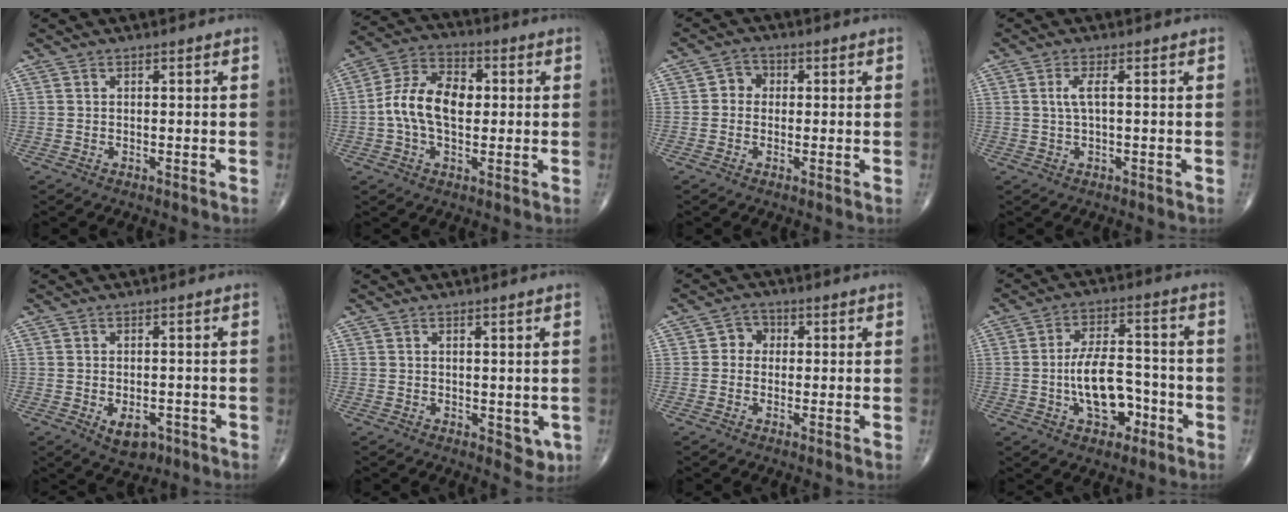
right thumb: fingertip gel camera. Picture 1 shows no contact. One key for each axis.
{"total": 11.7, "fx": 0.1, "fy": 7.2, "fz": 9.2, "tx": -0.168, "ty": 0.027, "tz": -0.006}
{"total": 2.9, "fx": 0.0, "fy": 2.6, "fz": 1.3, "tx": 0.001, "ty": 0.009, "tz": -0.011}
{"total": 2.5, "fx": 0.4, "fy": 0.4, "fz": 2.4, "tx": -0.064, "ty": 0.005, "tz": 0.009}
{"total": 4.7, "fx": -1.7, "fy": 2.9, "fz": 3.2, "tx": -0.038, "ty": 0.005, "tz": -0.016}
{"total": 3.0, "fx": -0.1, "fy": 1.8, "fz": 2.4, "tx": -0.014, "ty": -0.005, "tz": 0.005}
{"total": 3.2, "fx": 0.2, "fy": 2.9, "fz": 1.4, "tx": 0.003, "ty": 0.009, "tz": -0.007}
{"total": 11.1, "fx": -3.1, "fy": 6.2, "fz": 8.7, "tx": -0.125, "ty": 0.034, "tz": -0.049}